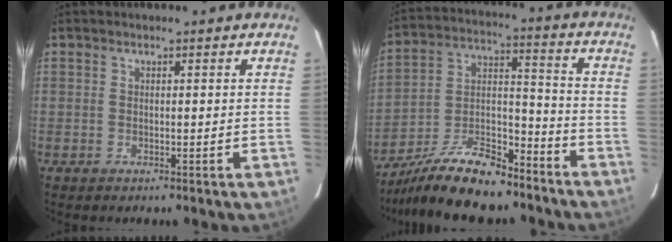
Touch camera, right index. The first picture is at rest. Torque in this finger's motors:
{"motor_torque": [0.71, -1.43, 0.35, 0.02]}